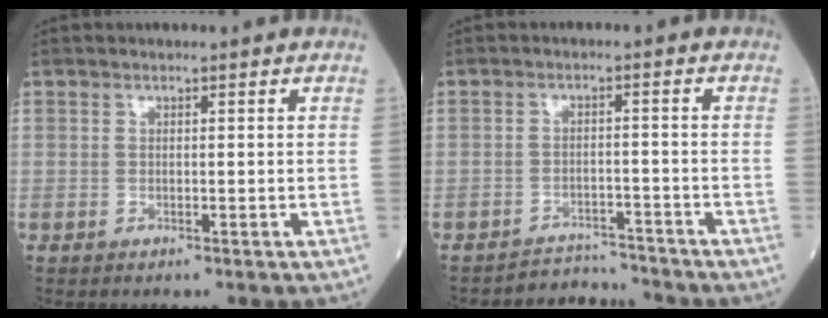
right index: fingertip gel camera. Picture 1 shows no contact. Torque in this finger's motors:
{"motor_torque": [-0.32, -0.21, -0.07, 0.00]}